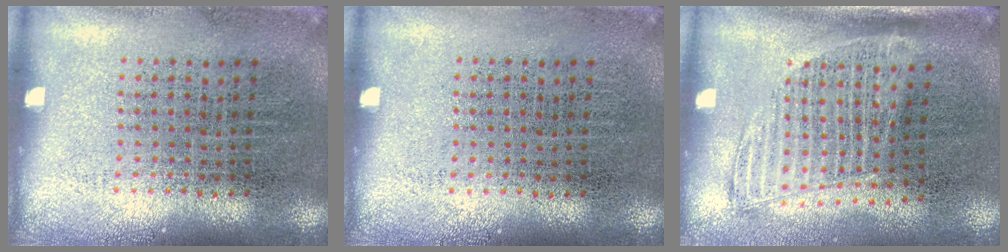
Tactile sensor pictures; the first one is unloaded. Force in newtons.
{"total": 0.0}
{"total": 1.4, "press": 1.2, "slide": 0.6}